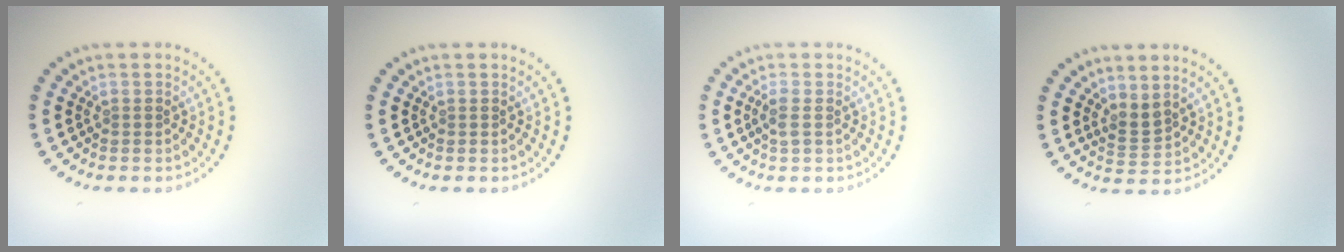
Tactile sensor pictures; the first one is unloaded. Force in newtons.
{"total": 0.0}
{"total": 1.4, "press": 1.3, "slide": 0.3}
{"total": 1.8, "press": 1.3, "slide": 1.1}